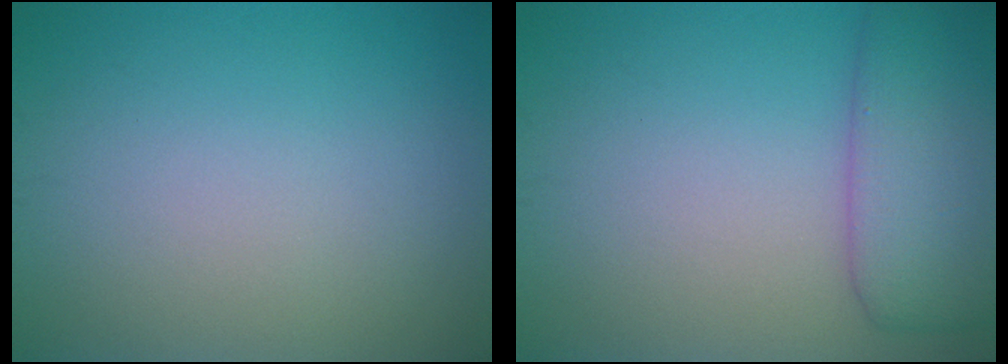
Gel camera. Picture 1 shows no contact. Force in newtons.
{"total": 5.5, "press": 5.5, "slide": 0.1}